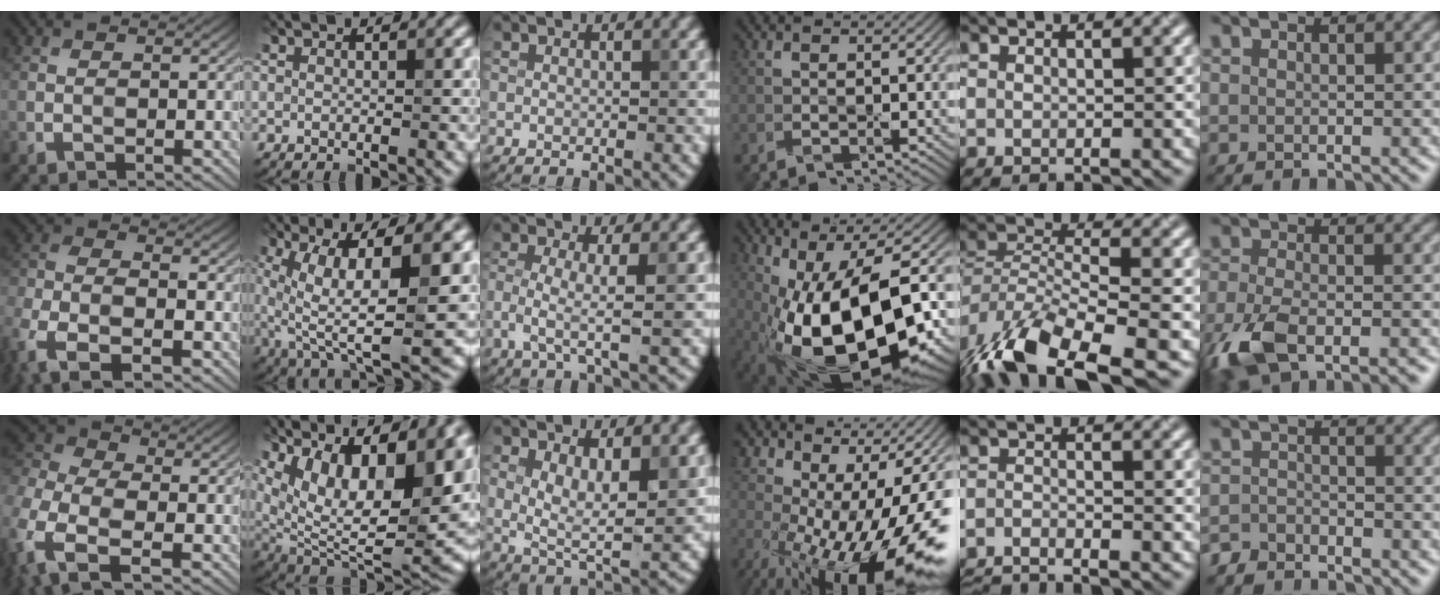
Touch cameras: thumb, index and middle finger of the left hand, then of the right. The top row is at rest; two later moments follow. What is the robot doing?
{"motion": "wipe", "object": "glasses"}